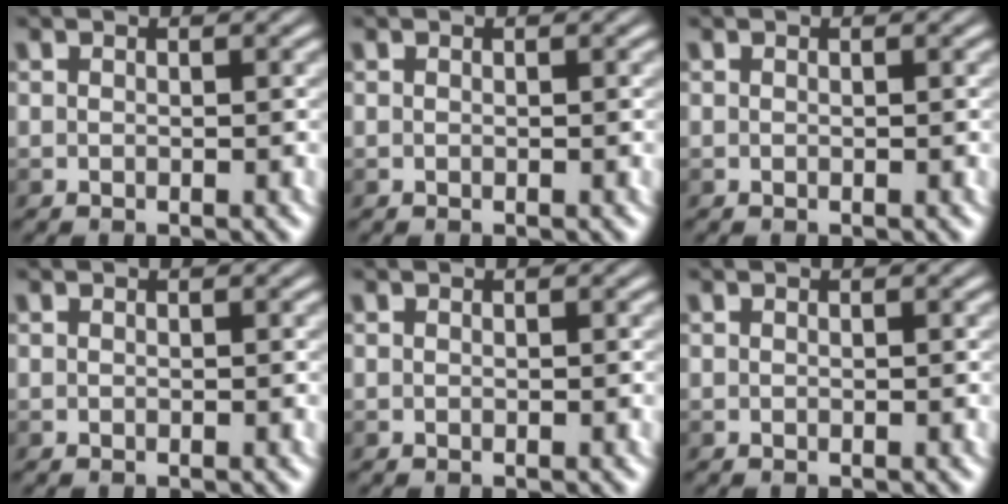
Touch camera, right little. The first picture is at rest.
{"total": 0.0}
{"total": 0.0}
{"total": 0.0}
{"total": 0.0}
{"total": 0.0}